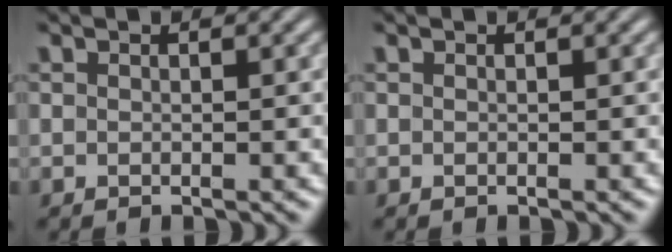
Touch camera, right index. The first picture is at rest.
{"total": 0.0}